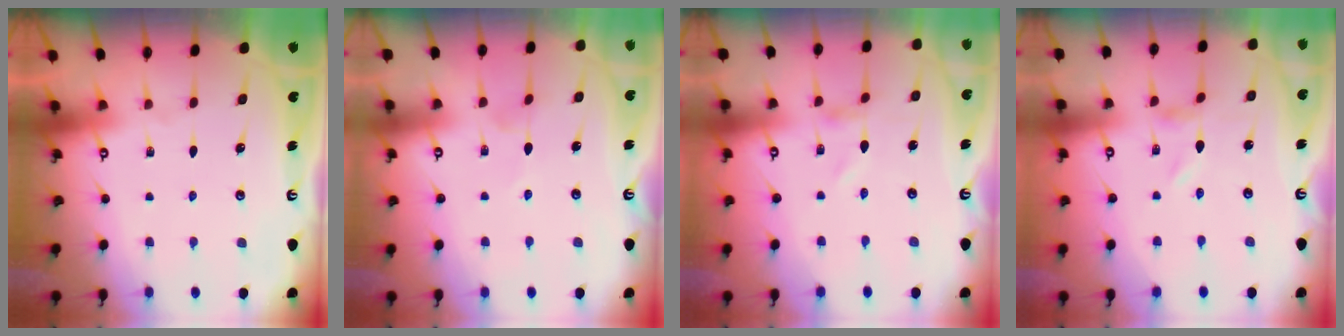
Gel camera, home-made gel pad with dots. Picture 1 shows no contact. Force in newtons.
{"total": 1.9, "press": 1.9, "slide": 0.4}
{"total": 0.0}
{"total": 0.6, "press": 0.6, "slide": 0.2}